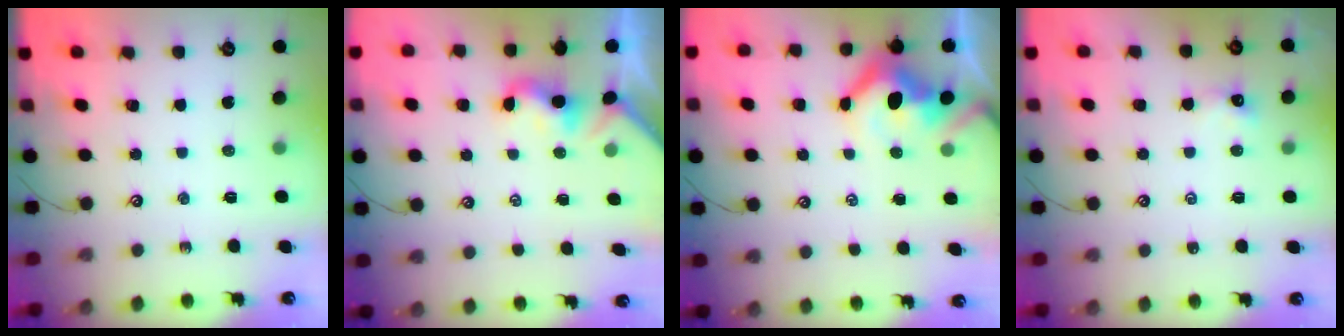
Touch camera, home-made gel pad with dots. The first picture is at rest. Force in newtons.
{"total": 1.8, "press": 1.8, "slide": 0.5}
{"total": 8.2, "press": 8.1, "slide": 1.4}
{"total": 1.6, "press": 1.6, "slide": 0.4}